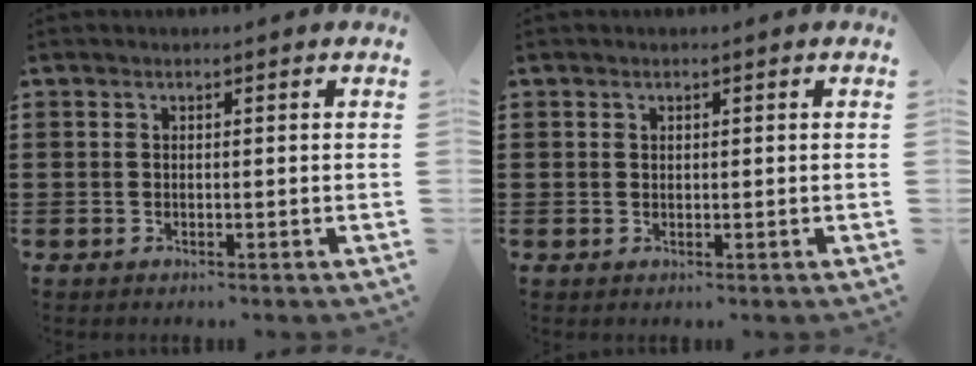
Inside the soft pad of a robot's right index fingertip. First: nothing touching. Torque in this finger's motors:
{"motor_torque": [-0.65, 1.29, -0.04, -0.01]}